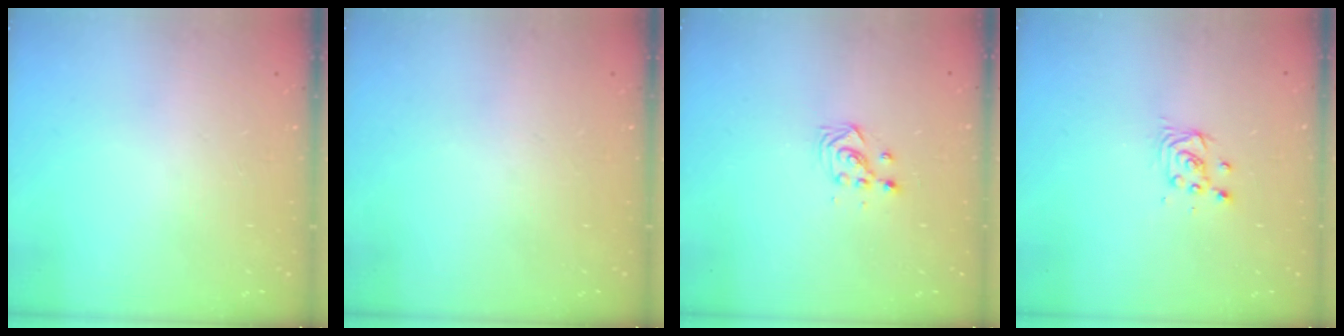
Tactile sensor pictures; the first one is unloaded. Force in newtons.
{"total": 0.0}
{"total": 2.9, "press": 2.9, "slide": 0.3}
{"total": 3.4, "press": 3.4, "slide": 0.4}